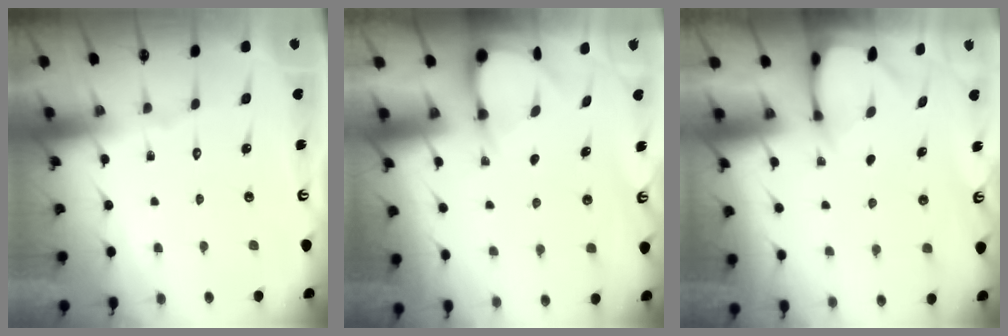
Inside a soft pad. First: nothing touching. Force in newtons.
{"total": 3.3, "press": 3.3, "slide": 0.4}
{"total": 2.3, "press": 2.3, "slide": 0.3}